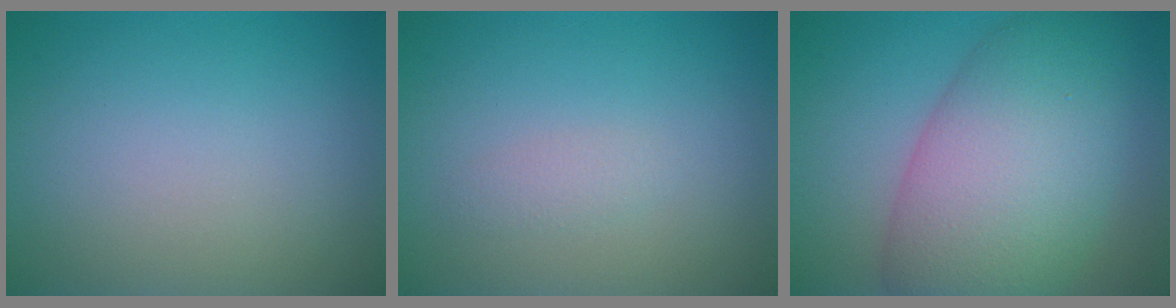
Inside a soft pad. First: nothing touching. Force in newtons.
{"total": 0.9, "press": 0.9, "slide": 0.0}
{"total": 10.8, "press": 10.8, "slide": 0.3}